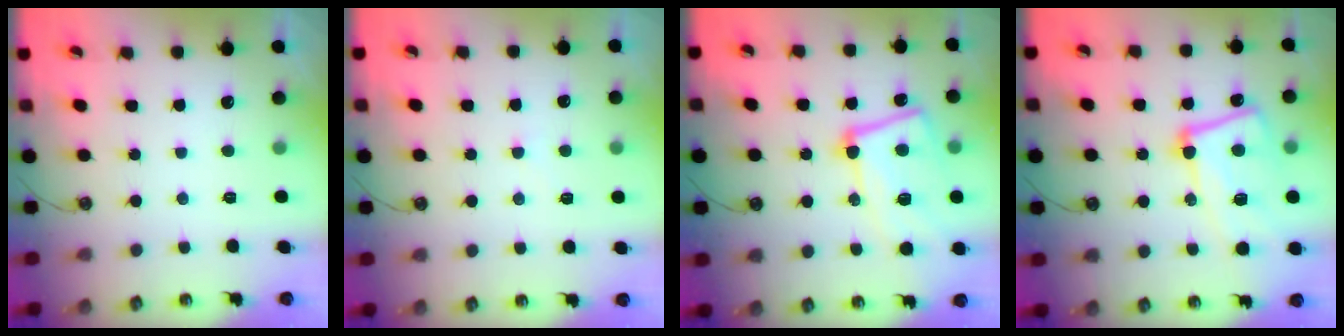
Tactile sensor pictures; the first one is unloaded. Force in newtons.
{"total": 3.0, "press": 3.0, "slide": 0.5}
{"total": 14.9, "press": 14.7, "slide": 2.3}
{"total": 16.7, "press": 16.6, "slide": 2.3}